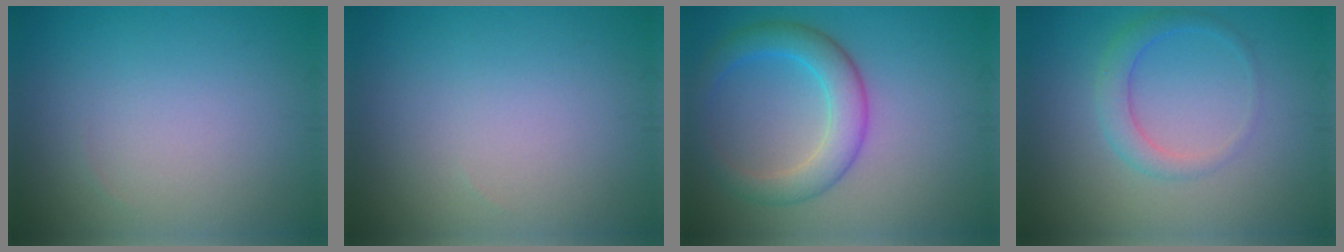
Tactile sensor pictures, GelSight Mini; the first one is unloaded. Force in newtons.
{"total": 0.0}
{"total": 4.7, "press": 4.7, "slide": 0.1}
{"total": 2.4, "press": 2.4, "slide": 0.1}